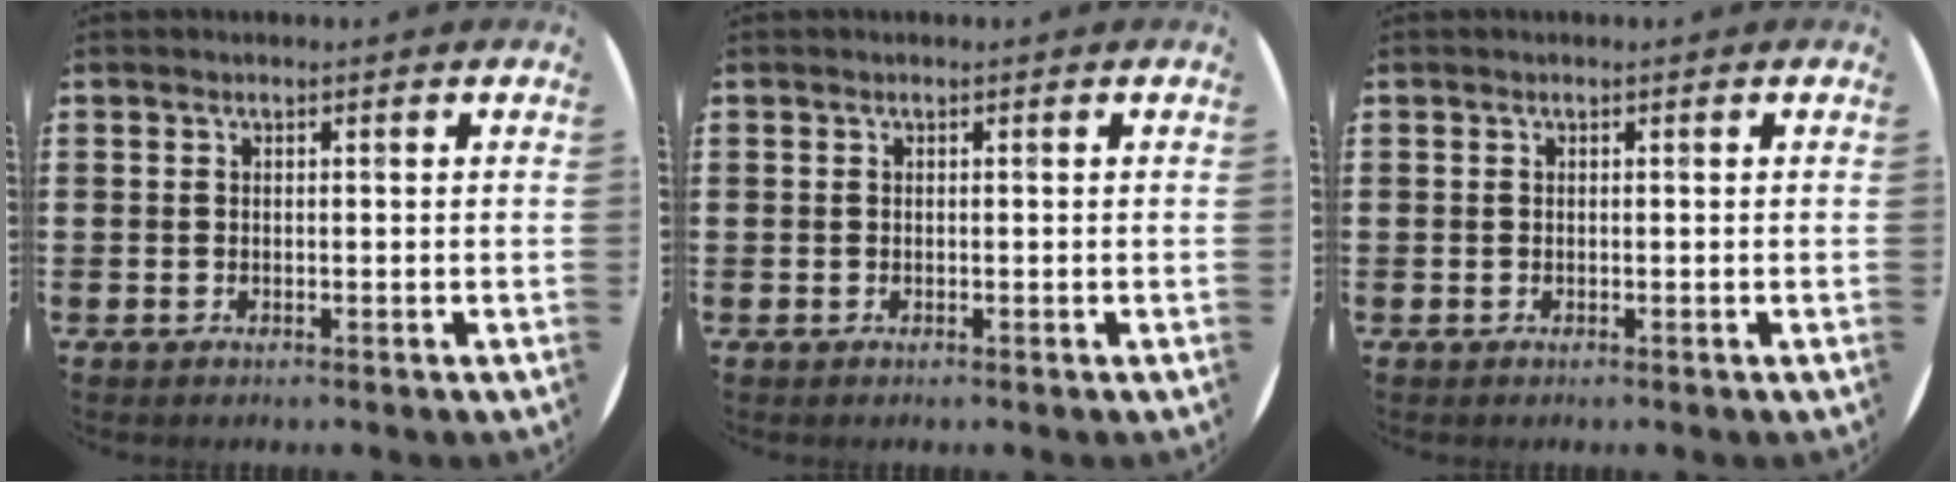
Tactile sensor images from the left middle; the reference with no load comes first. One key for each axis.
{"total": 0.0}
{"total": 0.0}